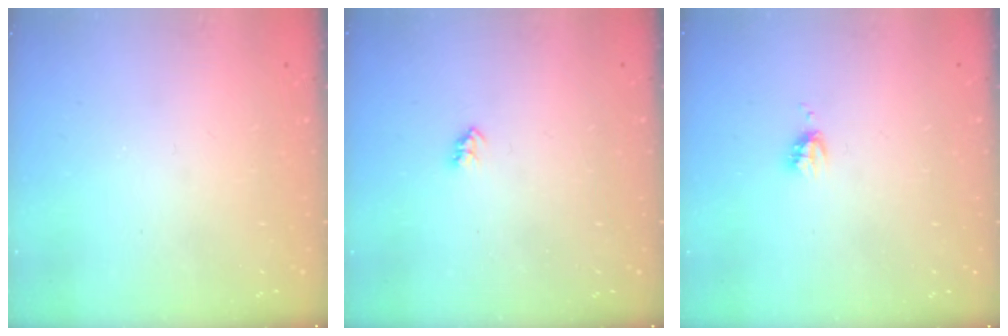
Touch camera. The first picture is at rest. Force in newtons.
{"total": 2.3, "press": 2.2, "slide": 0.4}
{"total": 2.9, "press": 2.9, "slide": 0.3}